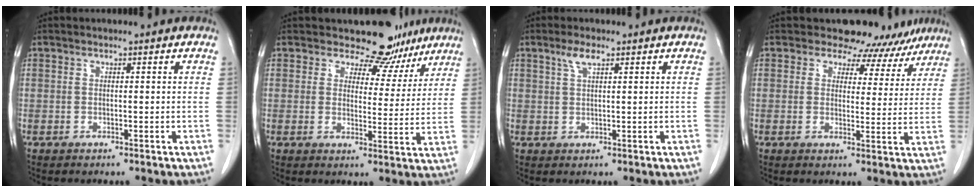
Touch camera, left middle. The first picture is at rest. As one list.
[{"total": 9.2, "force": [7.8, 4.7, 1.1], "torque": [0.012, -0.011, 0.084]}, {"total": 2.4, "force": [1.5, 0.6, 1.8], "torque": [-0.041, 0.006, 0.033]}, {"total": 10.3, "force": [8.8, 5.2, 0.7], "torque": [0.027, -0.004, 0.079]}]